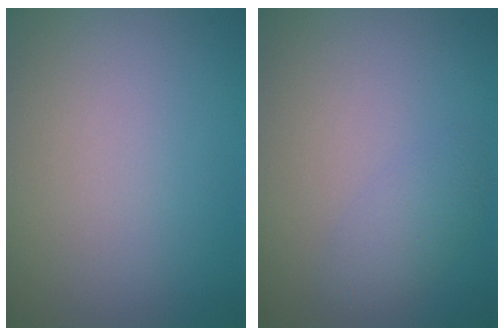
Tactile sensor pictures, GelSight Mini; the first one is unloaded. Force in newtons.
{"total": 1.7, "press": 1.7, "slide": 0.0}